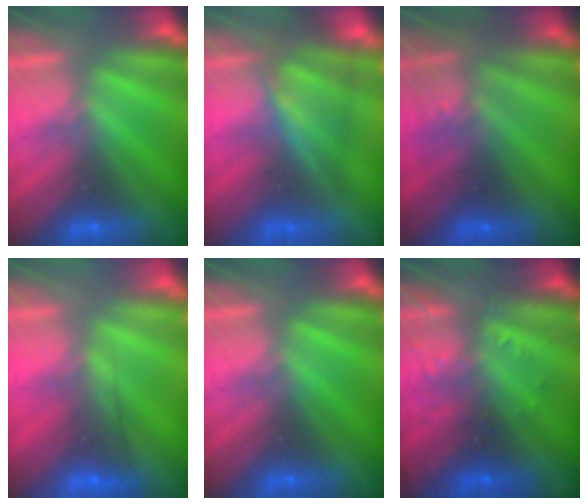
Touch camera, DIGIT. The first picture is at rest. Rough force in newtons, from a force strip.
{"total": 4.7}
{"total": 2.9}
{"total": 3.4}
{"total": 0.0}
{"total": 2.9}